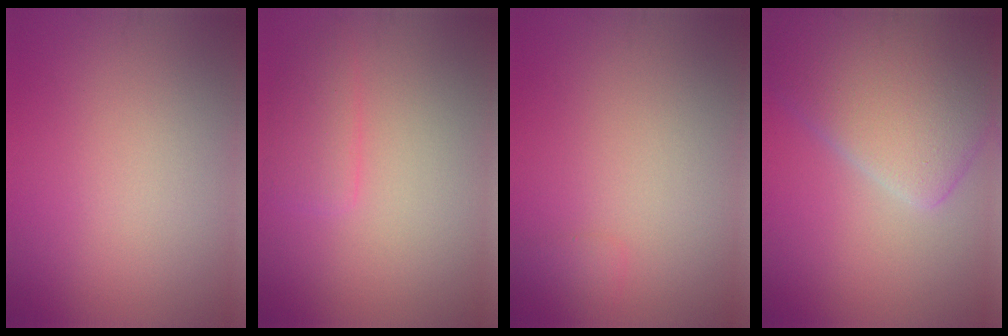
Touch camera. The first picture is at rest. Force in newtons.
{"total": 2.1, "press": 2.1, "slide": 0.2}
{"total": 0.7, "press": 0.7, "slide": 0.0}
{"total": 9.6, "press": 9.6, "slide": 0.5}